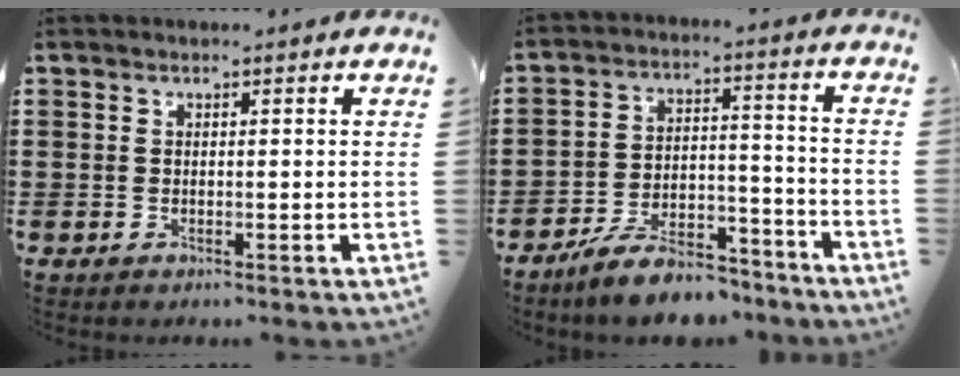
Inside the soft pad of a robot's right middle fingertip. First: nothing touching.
{"total": 8.5, "force": [-7.6, 2.0, 3.2], "torque": [-0.051, 0.024, -0.141]}